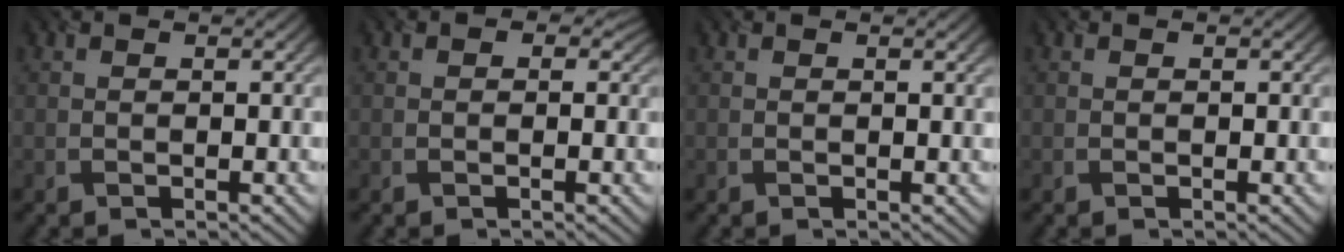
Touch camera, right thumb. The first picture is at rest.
{"total": 1.2, "force": [0.1, 1.0, 0.6], "torque": [-0.003, -0.003, -0.001]}
{"total": 0.9, "force": [0.5, 0.1, 0.8], "torque": [-0.010, 0.000, 0.007]}
{"total": 0.0}